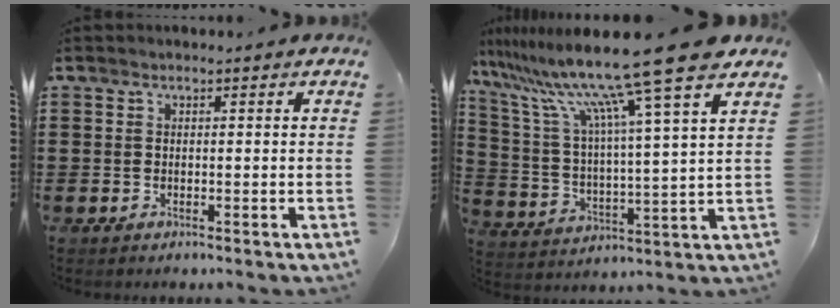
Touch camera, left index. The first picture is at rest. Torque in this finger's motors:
{"motor_torque": [1.91, 0.07, 1.05, 0.21]}